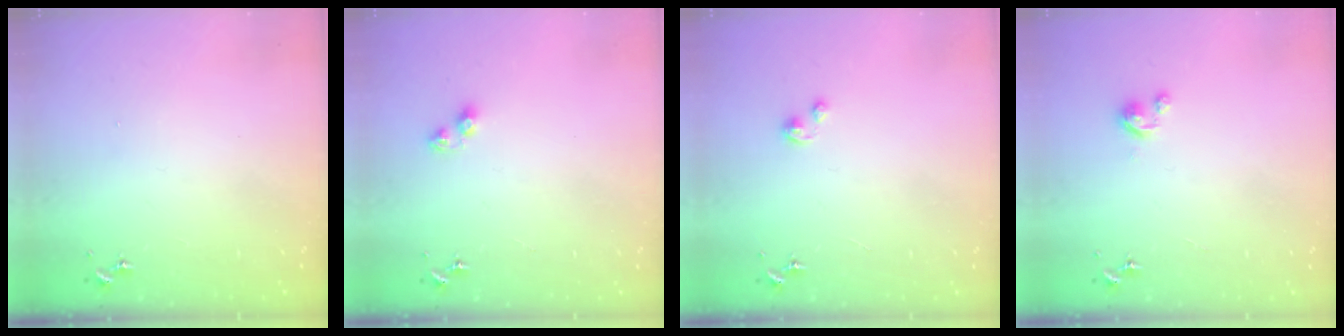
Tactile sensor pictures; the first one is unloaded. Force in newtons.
{"total": 5.3, "press": 5.2, "slide": 0.8}
{"total": 1.9, "press": 1.9, "slide": 0.2}
{"total": 2.8, "press": 2.8, "slide": 0.3}